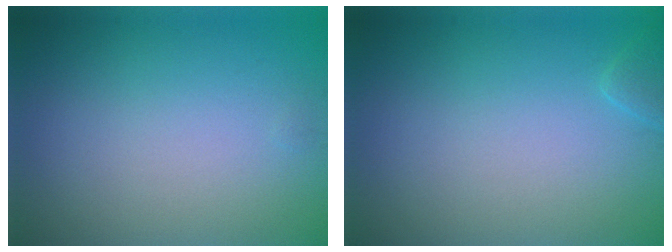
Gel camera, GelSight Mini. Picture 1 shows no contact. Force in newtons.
{"total": 0.9, "press": 0.9, "slide": 0.1}